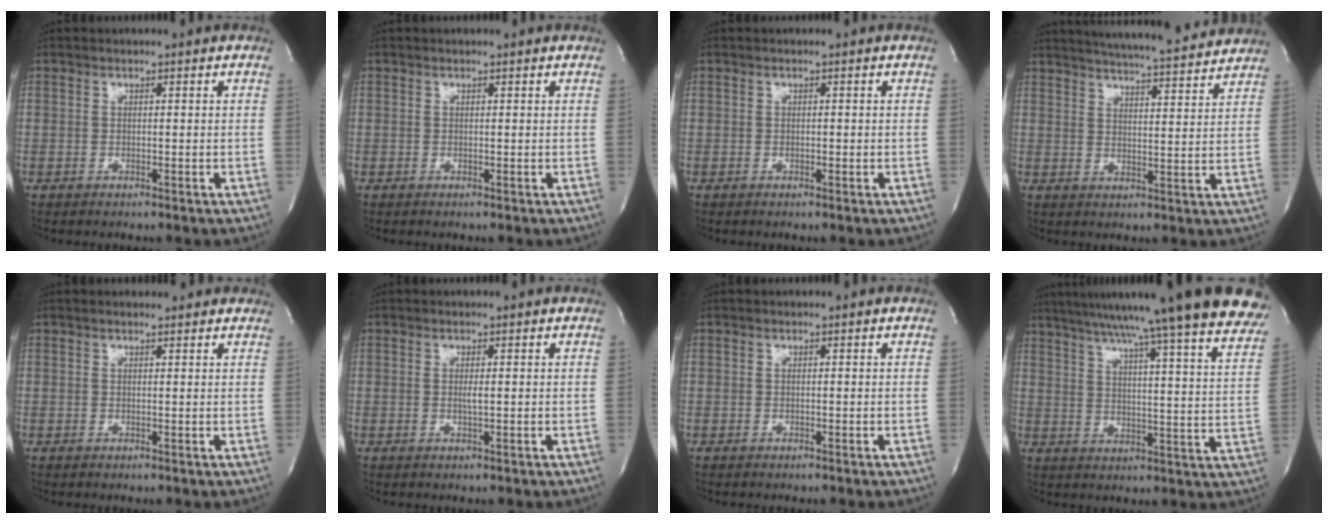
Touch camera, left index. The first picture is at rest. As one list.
[{"total": 0.0}, {"total": 0.0}, {"total": 16.3, "force": [15.1, 1.4, 6.0], "torque": [-0.099, 0.003, 0.202]}, {"total": 3.5, "force": [3.2, 1.0, 1.1], "torque": [-0.018, 0.017, 0.034]}, {"total": 1.4, "force": [0.0, 0.0, 1.4], "torque": [-0.033, -0.003, 0.001]}, {"total": 0.0}, {"total": 32.0, "force": [27.0, 0.9, 17.1], "torque": [-0.222, -0.042, 0.344]}]